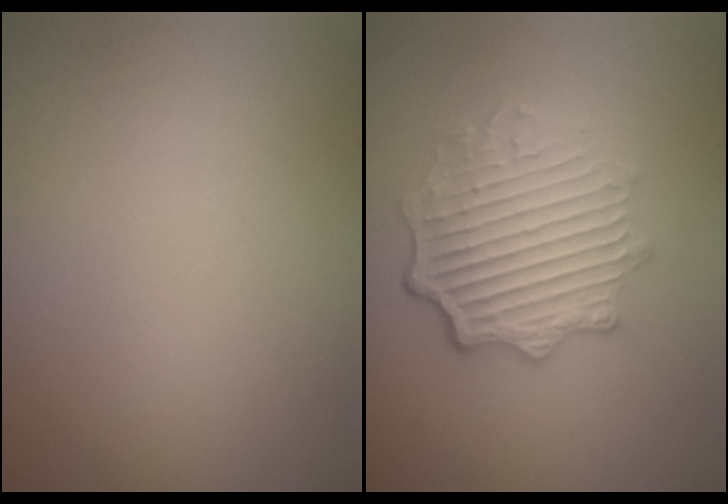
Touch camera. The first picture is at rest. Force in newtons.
{"total": 6.1, "press": 4.5, "slide": 4.1}